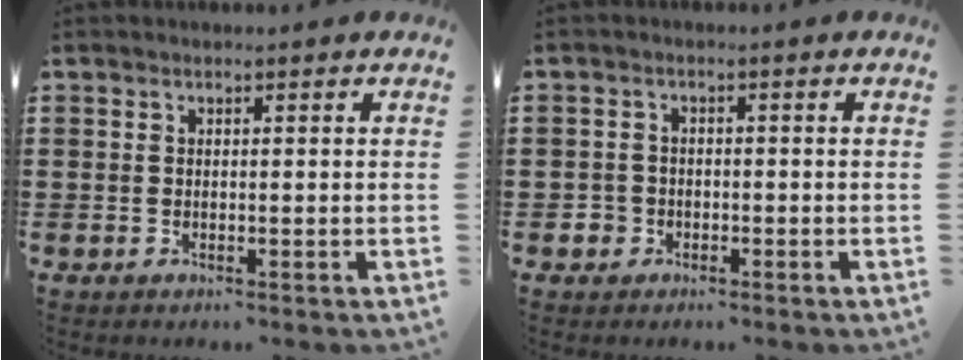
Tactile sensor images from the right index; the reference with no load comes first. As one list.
[{"total": 2.2, "force": [-1.2, 1.8, 0.2], "torque": [-0.011, 0.003, -0.028]}]